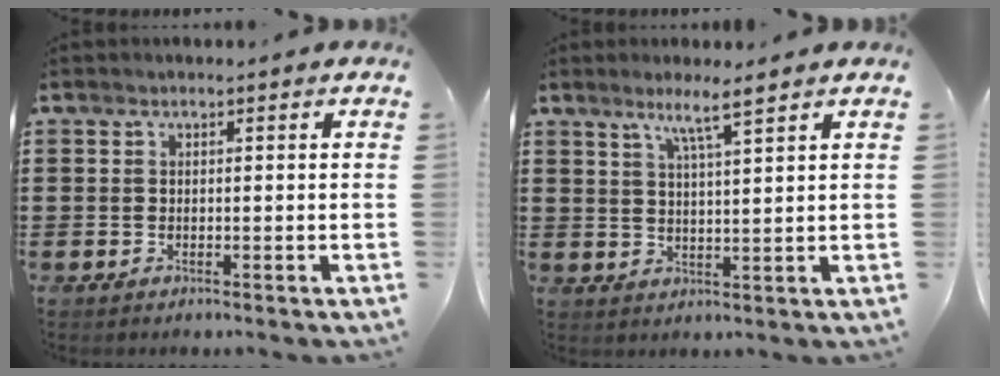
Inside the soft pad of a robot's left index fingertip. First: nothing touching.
{"total": 4.6, "force": [3.4, -0.5, 3.0], "torque": [-0.067, -0.005, 0.058]}